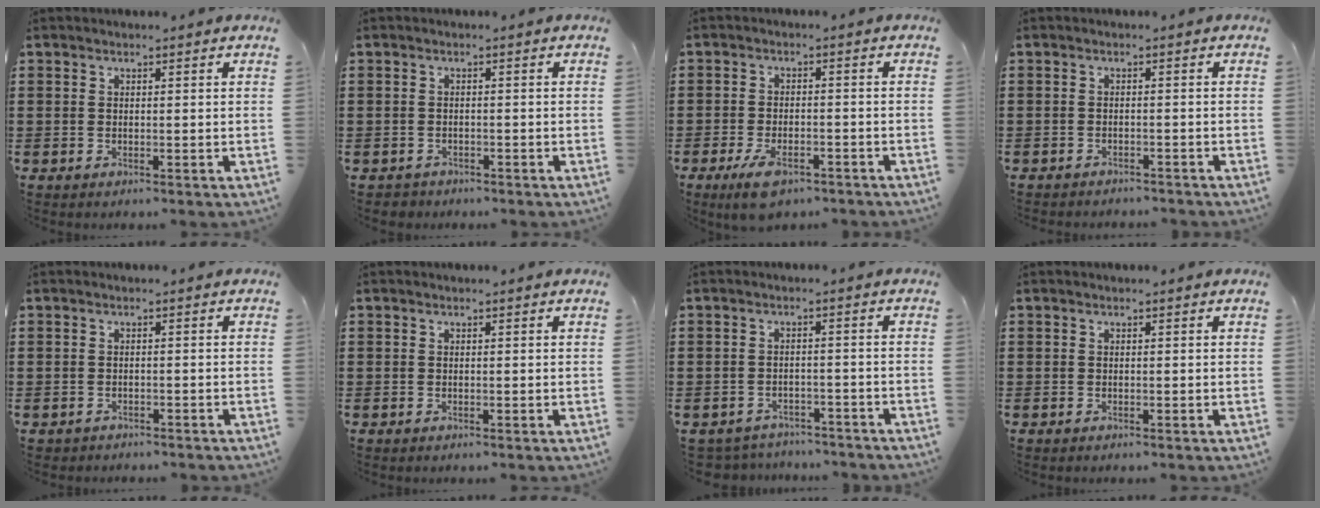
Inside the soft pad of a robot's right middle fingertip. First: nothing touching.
{"total": 1.1, "force": [-0.9, 0.5, -0.2], "torque": [0.000, 0.004, -0.023]}
{"total": 5.1, "force": [-3.5, 2.0, 3.1], "torque": [-0.064, 0.005, -0.065]}
{"total": 1.4, "force": [-1.4, 0.2, -0.1], "torque": [-0.004, 0.003, -0.031]}
{"total": 1.0, "force": [-0.9, 0.3, -0.1], "torque": [-0.002, 0.002, -0.021]}
{"total": 0.0}
{"total": 2.8, "force": [-2.8, 0.4, -0.3], "torque": [-0.003, 0.002, -0.062]}
{"total": 0.0}